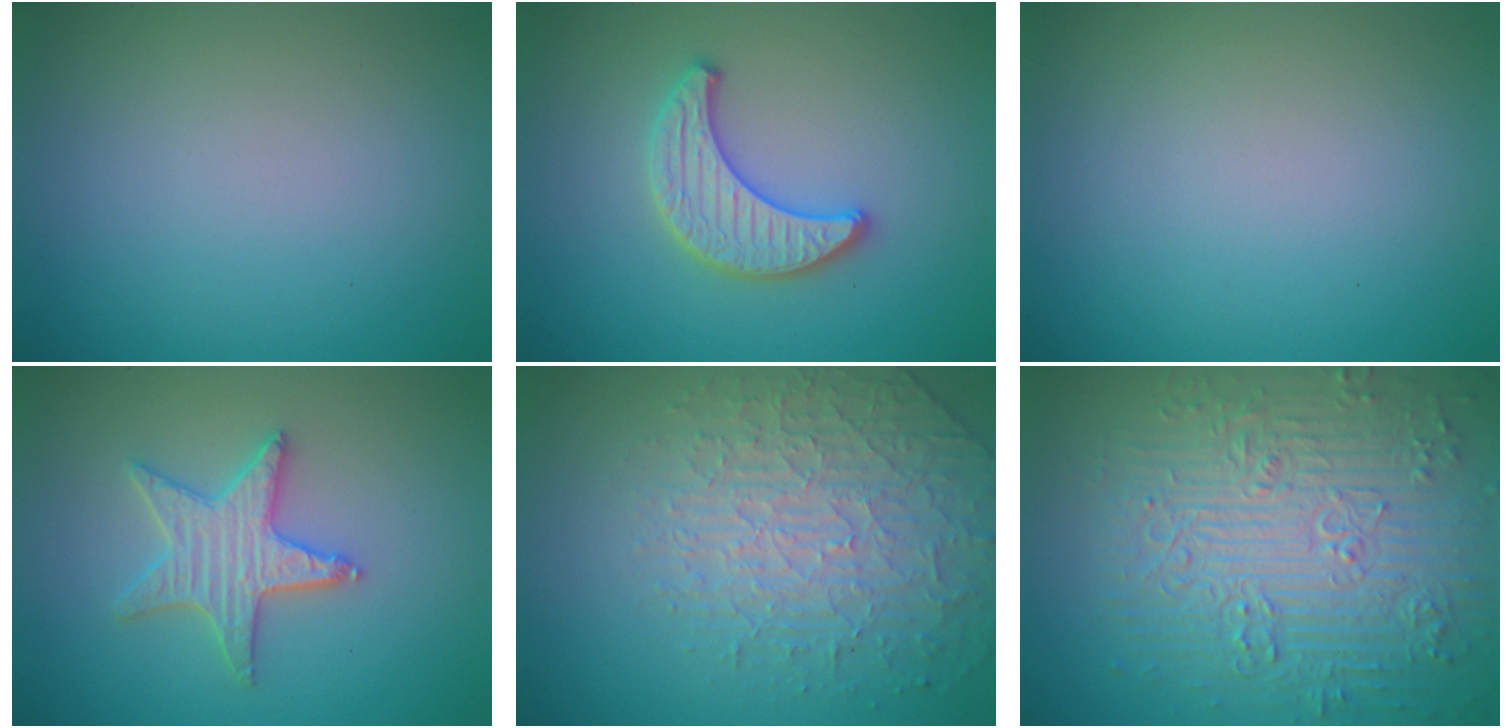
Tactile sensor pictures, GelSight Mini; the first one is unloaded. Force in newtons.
{"total": 3.3, "press": 3.2, "slide": 0.3}
{"total": 0.0}
{"total": 3.5, "press": 3.4, "slide": 0.7}
{"total": 4.0, "press": 4.0, "slide": 0.4}
{"total": 9.3, "press": 6.9, "slide": 6.3}